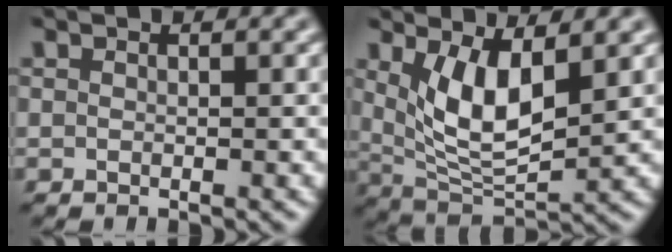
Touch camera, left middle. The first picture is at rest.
{"total": 5.9, "force": [1.8, 2.4, 5.1], "torque": [-0.104, -0.015, 0.043]}